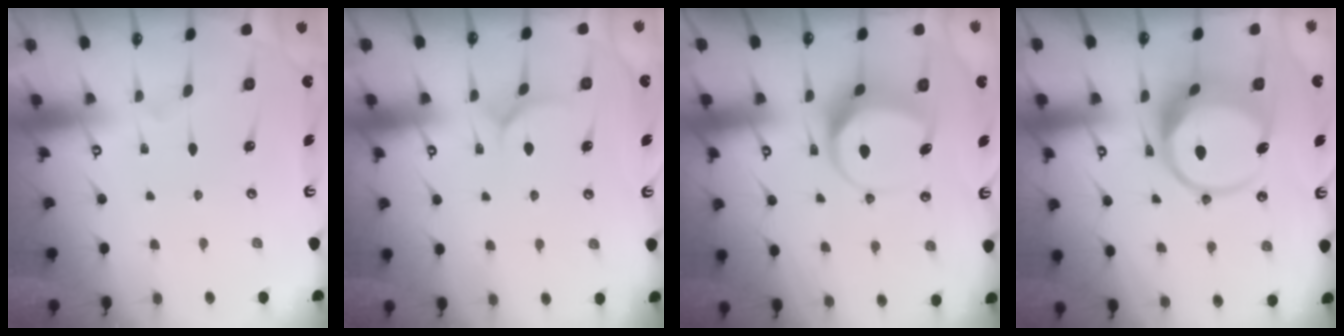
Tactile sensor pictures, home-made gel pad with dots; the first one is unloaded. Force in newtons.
{"total": 5.8, "press": 5.8, "slide": 0.4}
{"total": 9.0, "press": 9.0, "slide": 0.8}
{"total": 12.2, "press": 12.1, "slide": 1.5}